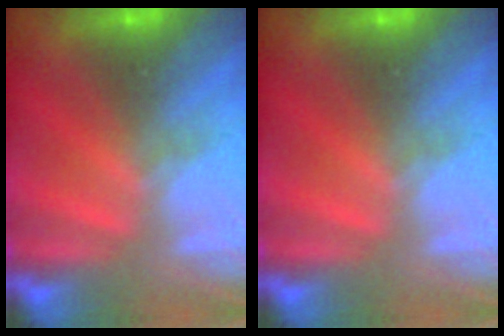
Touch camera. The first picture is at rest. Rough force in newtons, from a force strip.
{"total": 0.0}